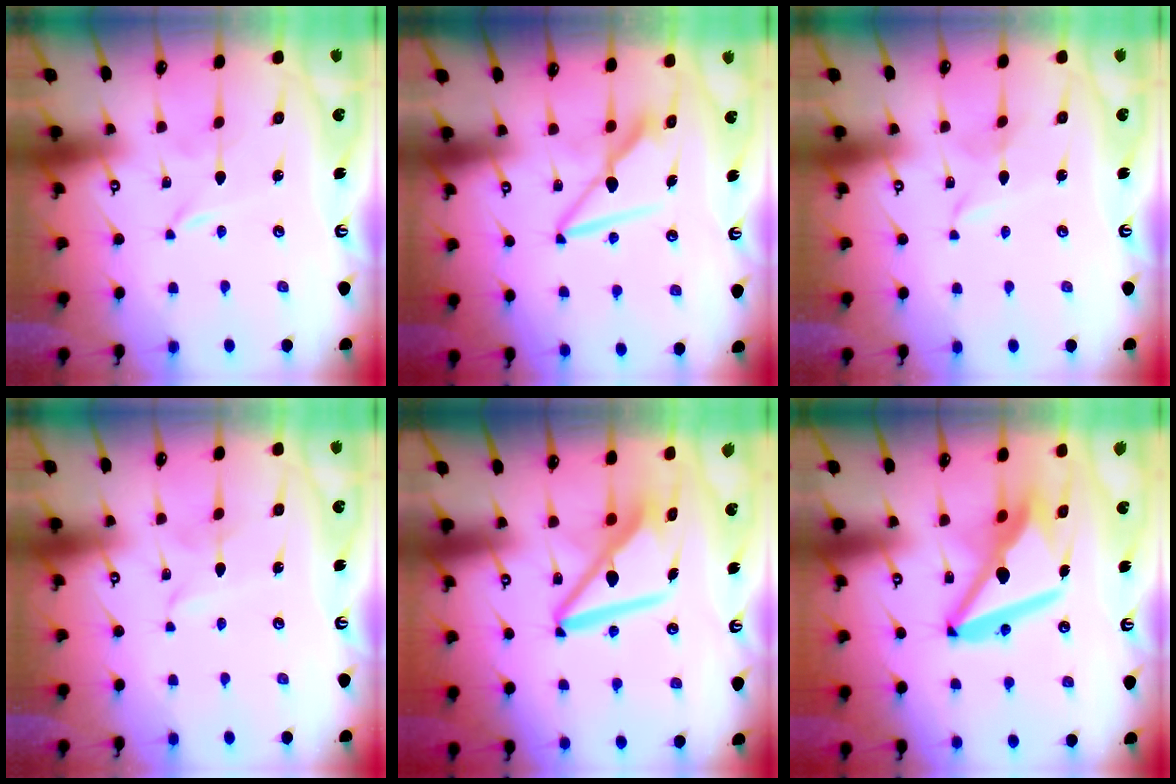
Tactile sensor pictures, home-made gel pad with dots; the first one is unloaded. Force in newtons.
{"total": 8.2, "press": 8.2, "slide": 0.3}
{"total": 4.2, "press": 4.2, "slide": 0.2}
{"total": 2.9, "press": 2.9, "slide": 0.3}
{"total": 10.6, "press": 10.5, "slide": 1.5}
{"total": 14.7, "press": 14.7, "slide": 1.5}